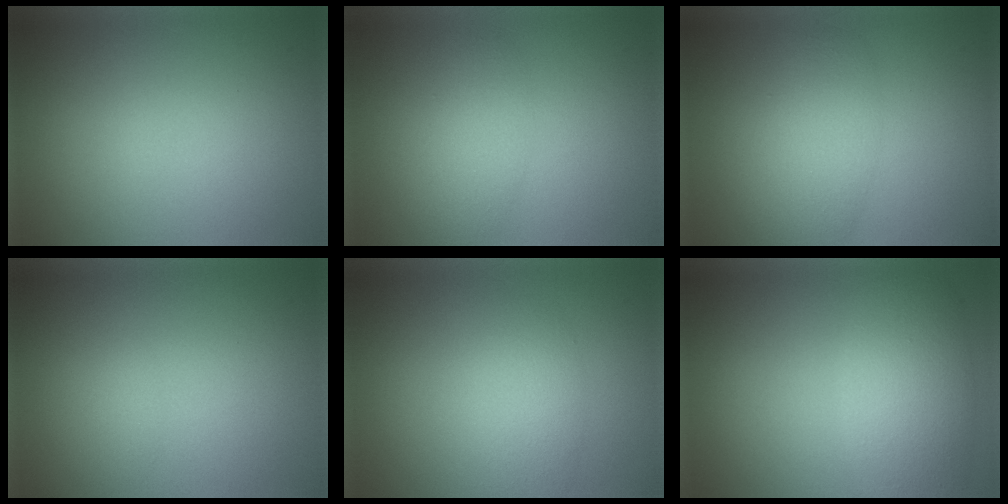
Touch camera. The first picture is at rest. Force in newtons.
{"total": 2.8, "press": 2.8, "slide": 0.1}
{"total": 3.9, "press": 3.9, "slide": 0.1}
{"total": 0.6, "press": 0.6, "slide": 0.0}
{"total": 2.2, "press": 2.1, "slide": 0.1}
{"total": 5.1, "press": 5.1, "slide": 0.4}